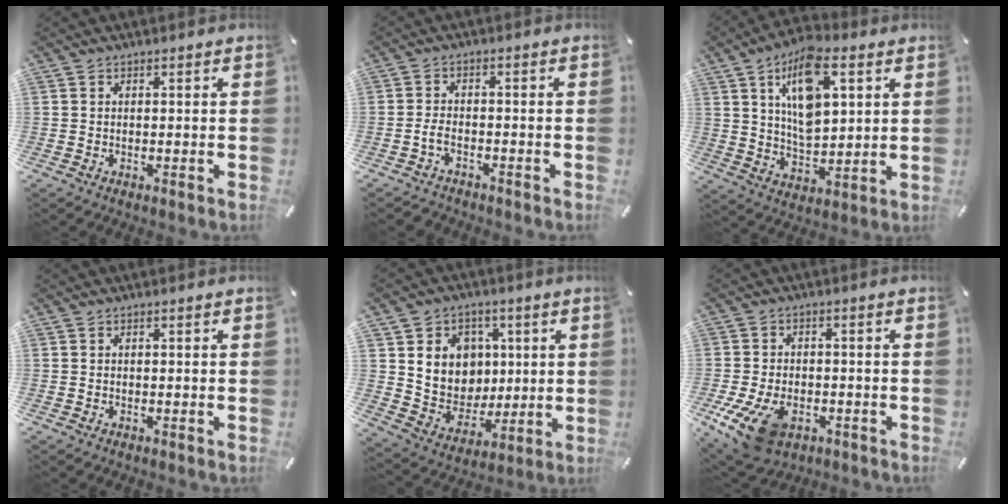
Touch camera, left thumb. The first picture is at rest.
{"total": 3.1, "force": [-2.0, 1.6, 1.8], "torque": [-0.047, 0.006, -0.041]}
{"total": 15.0, "force": [6.3, 8.0, 11.0], "torque": [-0.195, -0.012, 0.109]}
{"total": 0.0}
{"total": 11.0, "force": [2.8, 10.4, 2.3], "torque": [-0.039, -0.027, 0.063]}
{"total": 11.4, "force": [-5.2, 7.5, 7.0], "torque": [-0.143, 0.017, -0.090]}